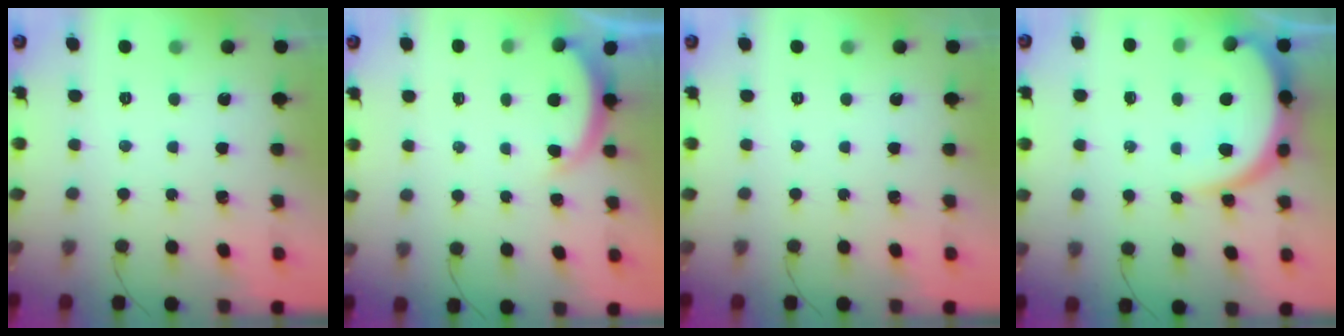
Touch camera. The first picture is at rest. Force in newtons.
{"total": 2.6, "press": 2.6, "slide": 0.5}
{"total": 0.0}
{"total": 9.0, "press": 9.0, "slide": 1.0}